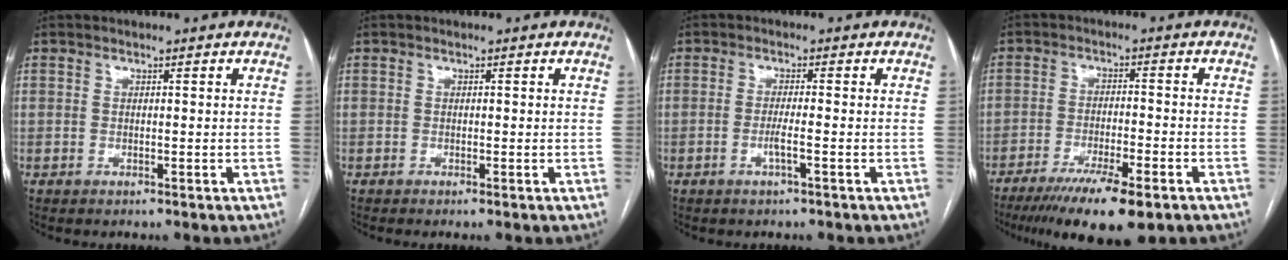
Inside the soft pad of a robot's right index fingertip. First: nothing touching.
{"total": 0.0}
{"total": 2.4, "force": [-0.9, -0.3, 2.2], "torque": [-0.043, -0.003, -0.019]}
{"total": 11.9, "force": [-8.1, 1.9, 8.4], "torque": [-0.136, -0.025, -0.127]}